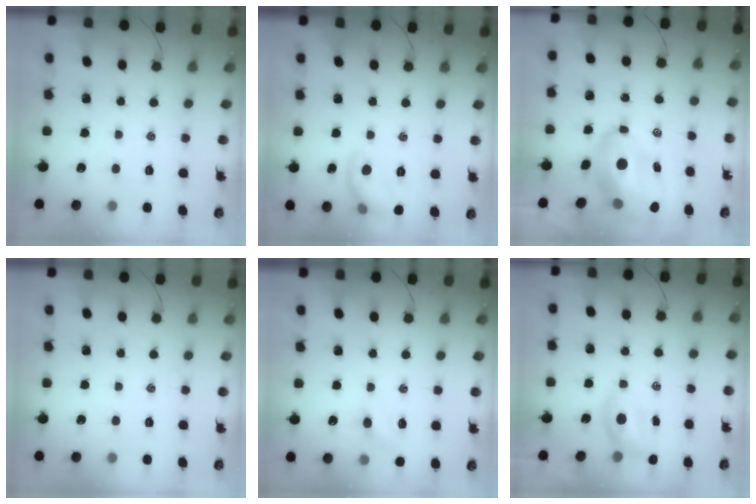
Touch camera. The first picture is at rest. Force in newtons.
{"total": 8.4, "press": 8.2, "slide": 1.8}
{"total": 10.6, "press": 10.2, "slide": 3.1}
{"total": 0.0}
{"total": 5.3, "press": 5.1, "slide": 1.6}
{"total": 4.8, "press": 4.7, "slide": 0.7}